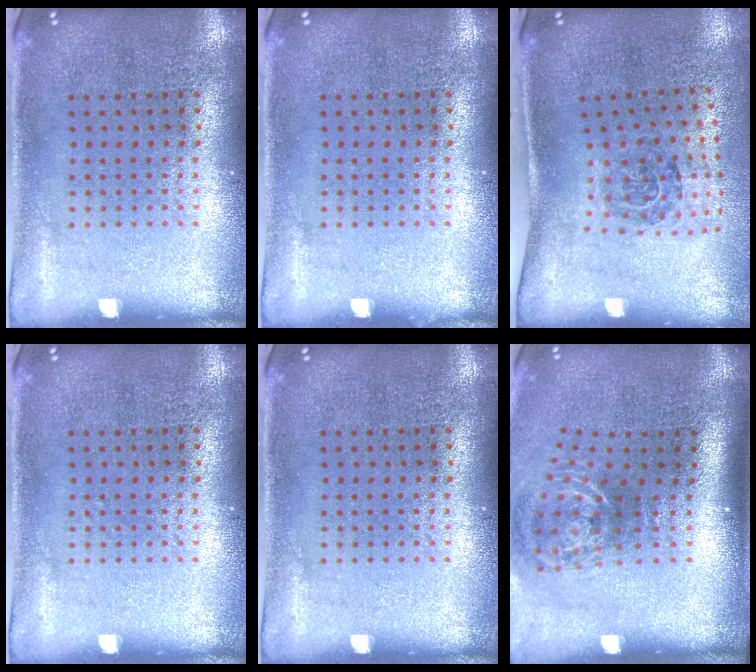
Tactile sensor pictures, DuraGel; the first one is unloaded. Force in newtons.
{"total": 0.0}
{"total": 1.4, "press": 1.0, "slide": 1.0}
{"total": 0.0}
{"total": 0.0}
{"total": 2.0, "press": 1.3, "slide": 1.6}